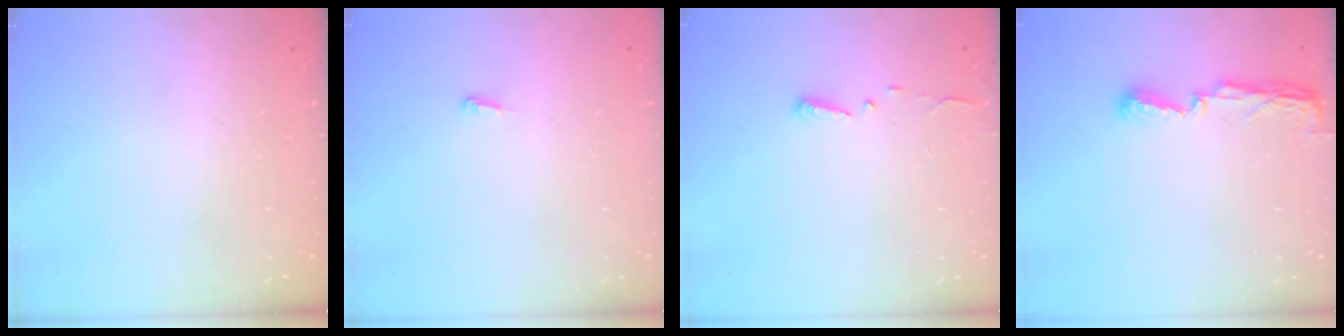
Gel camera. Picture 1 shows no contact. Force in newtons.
{"total": 3.4, "press": 3.3, "slide": 0.7}
{"total": 3.0, "press": 2.9, "slide": 0.3}
{"total": 5.8, "press": 5.8, "slide": 0.5}